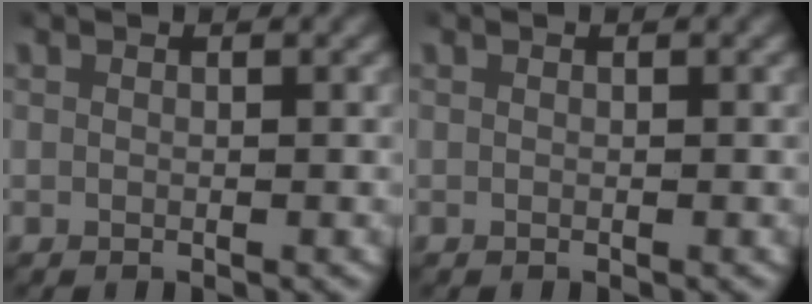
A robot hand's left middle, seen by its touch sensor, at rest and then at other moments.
{"total": 0.0}